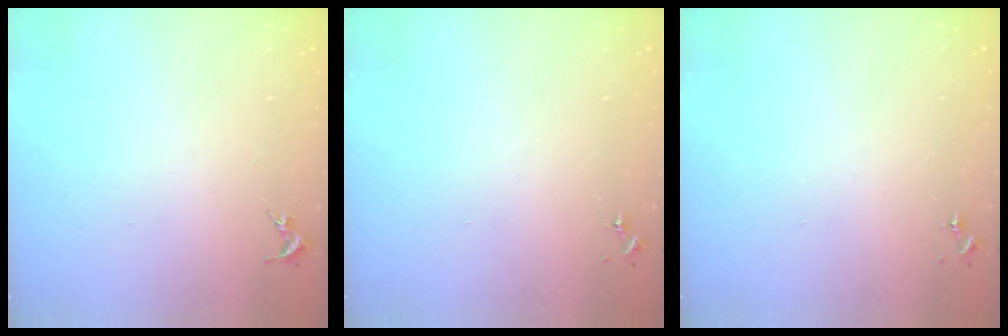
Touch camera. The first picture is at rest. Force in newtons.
{"total": 0.0}
{"total": 0.0}